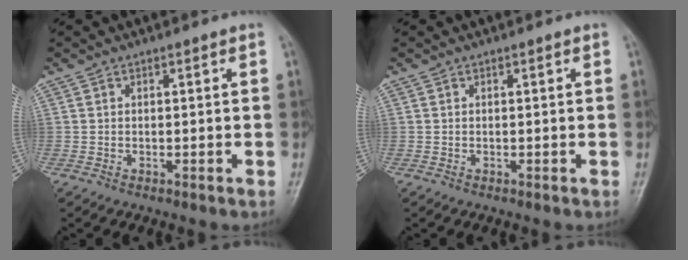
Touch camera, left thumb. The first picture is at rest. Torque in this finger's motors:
{"motor_torque": [0.00, 0.00, 0.01, -0.01, 0.00]}